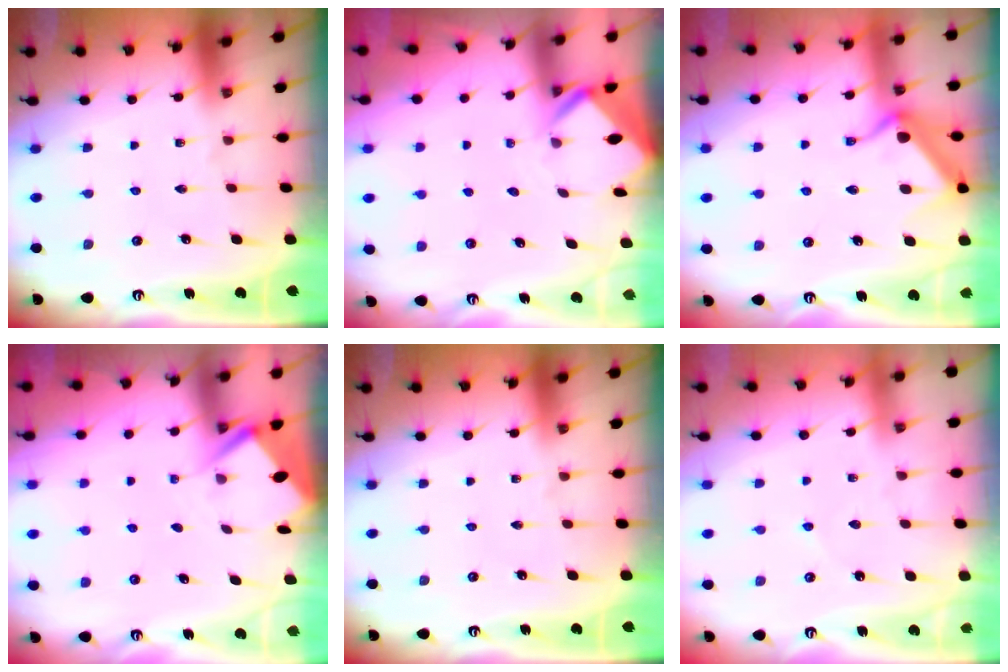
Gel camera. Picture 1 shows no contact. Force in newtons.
{"total": 2.8, "press": 2.8, "slide": 0.2}
{"total": 11.8, "press": 11.7, "slide": 0.3}
{"total": 2.8, "press": 2.8, "slide": 0.4}
{"total": 0.0}
{"total": 1.8, "press": 1.8, "slide": 0.2}